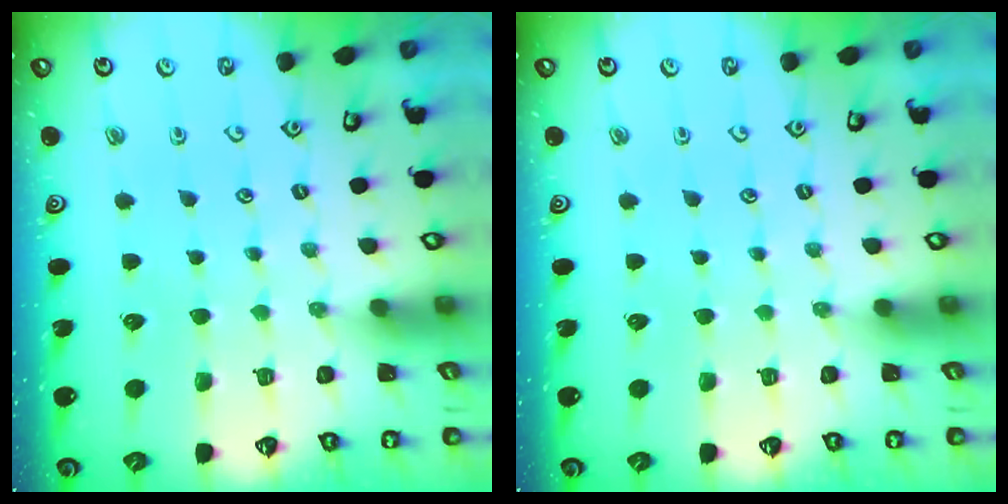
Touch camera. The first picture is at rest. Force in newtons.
{"total": 0.0}